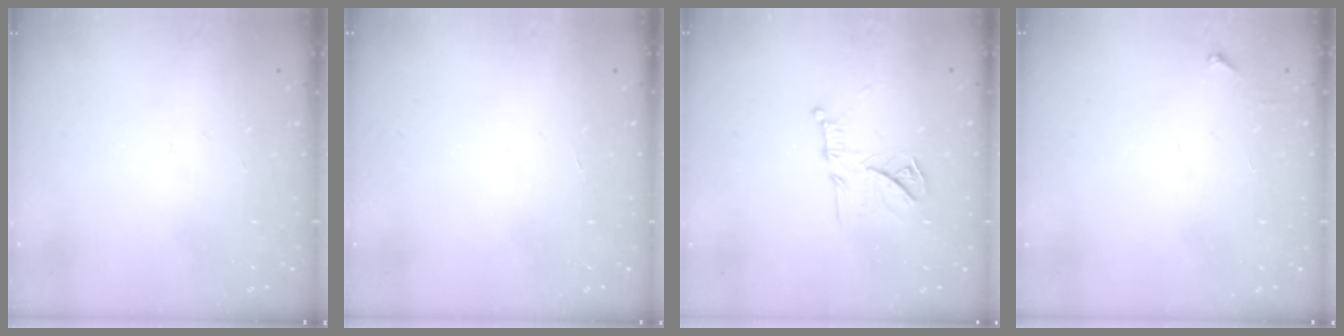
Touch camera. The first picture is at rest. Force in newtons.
{"total": 1.8, "press": 1.8, "slide": 0.1}
{"total": 12.5, "press": 12.5, "slide": 0.8}
{"total": 3.5, "press": 3.4, "slide": 0.4}